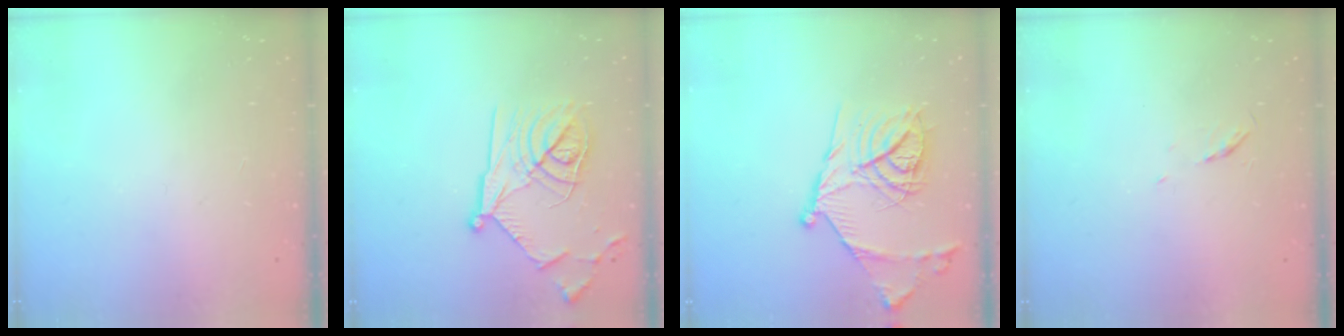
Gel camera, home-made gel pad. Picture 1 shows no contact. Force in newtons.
{"total": 18.1, "press": 18.1, "slide": 1.0}
{"total": 18.4, "press": 18.4, "slide": 1.3}
{"total": 3.5, "press": 3.4, "slide": 0.5}